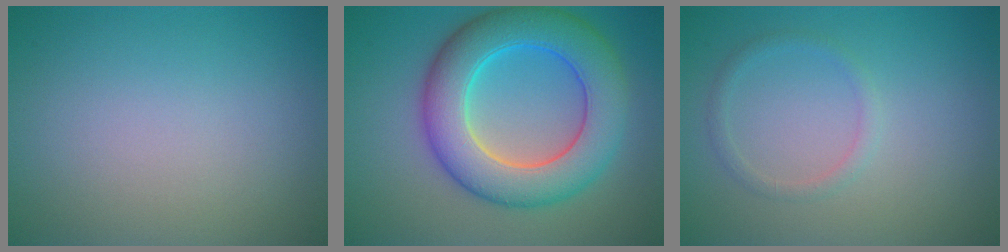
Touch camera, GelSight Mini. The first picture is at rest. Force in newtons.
{"total": 9.1, "press": 9.1, "slide": 0.3}
{"total": 1.2, "press": 1.2, "slide": 0.0}